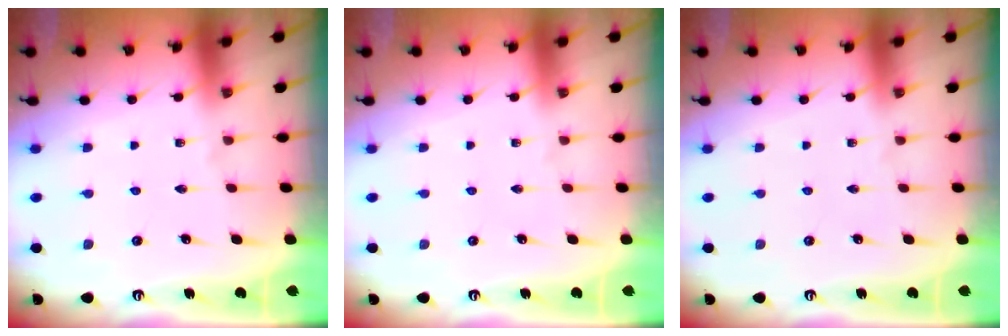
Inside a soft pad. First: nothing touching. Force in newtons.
{"total": 0.0}
{"total": 0.0}